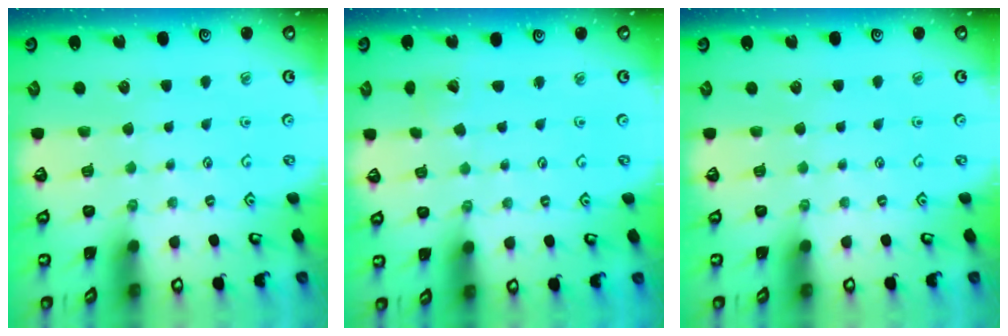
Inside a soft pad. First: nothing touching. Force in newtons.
{"total": 2.7, "press": 2.6, "slide": 0.4}
{"total": 0.0}